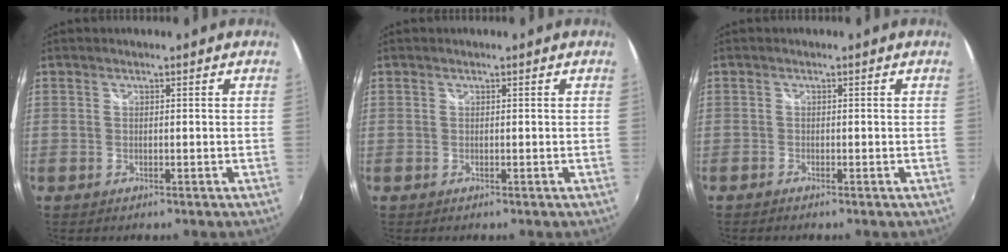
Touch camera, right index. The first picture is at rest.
{"total": 0.0}
{"total": 0.6, "force": [-0.6, 0.2, 0.1], "torque": [-0.006, -0.004, -0.014]}